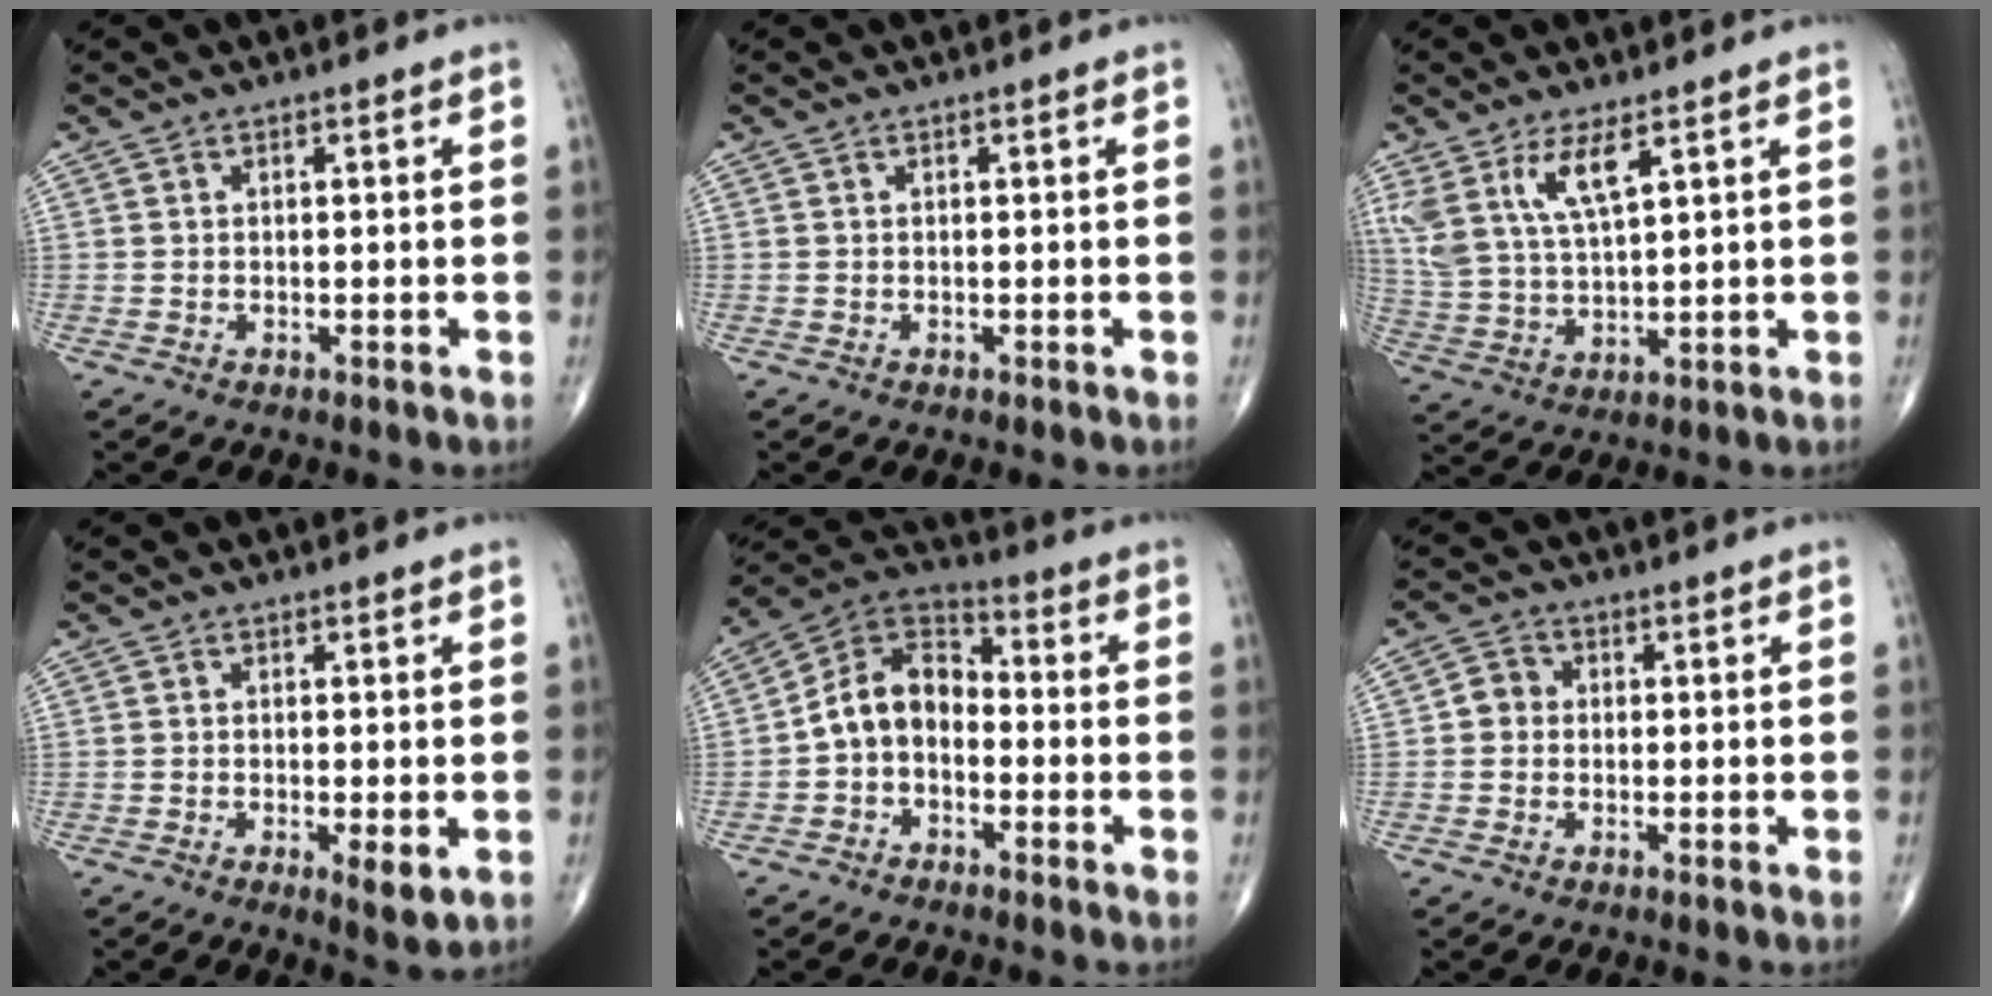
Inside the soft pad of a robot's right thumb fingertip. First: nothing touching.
{"total": 0.0}
{"total": 9.7, "force": [5.3, 3.1, 7.5], "torque": [-0.162, -0.020, 0.115]}
{"total": 3.7, "force": [-0.8, 1.0, 3.5], "torque": [-0.060, -0.013, -0.015]}
{"total": 10.0, "force": [-2.0, 7.2, 6.6], "torque": [-0.098, 0.041, -0.054]}
{"total": 3.3, "force": [-0.2, 3.0, 1.3], "torque": [-0.004, 0.008, -0.012]}